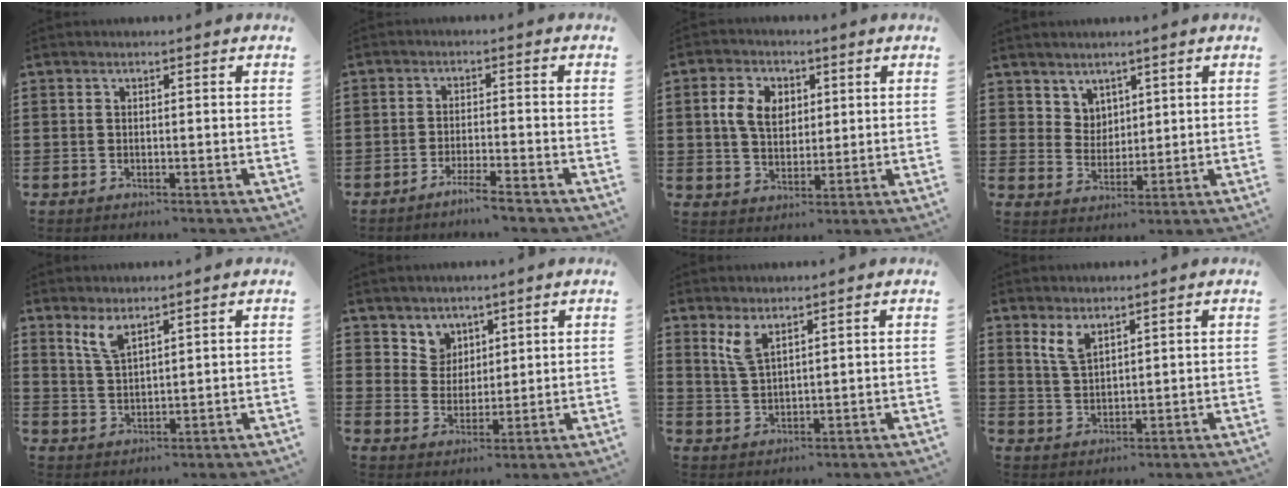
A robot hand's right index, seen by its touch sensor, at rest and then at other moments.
{"total": 3.1, "force": [-2.7, -0.3, 1.4], "torque": [-0.022, 0.002, -0.051]}
{"total": 6.0, "force": [1.4, 4.4, 3.9], "torque": [-0.098, 0.013, 0.020]}
{"total": 4.2, "force": [3.2, 2.8, 0.2], "torque": [-0.020, 0.002, 0.061]}
{"total": 3.6, "force": [2.5, 1.0, 2.3], "torque": [-0.051, 0.005, 0.046]}
{"total": 4.9, "force": [3.4, 3.6, -0.3], "torque": [-0.020, 0.001, 0.063]}
{"total": 3.7, "force": [2.4, 1.2, 2.6], "torque": [-0.064, 0.000, 0.042]}
{"total": 3.8, "force": [2.5, 1.5, 2.4], "torque": [-0.053, 0.003, 0.046]}